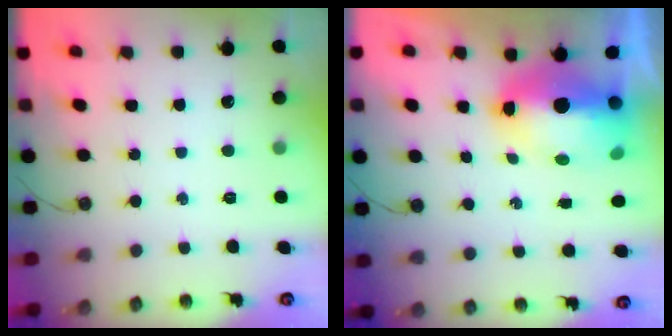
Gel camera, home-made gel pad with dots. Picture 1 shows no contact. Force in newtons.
{"total": 12.5, "press": 12.4, "slide": 1.7}